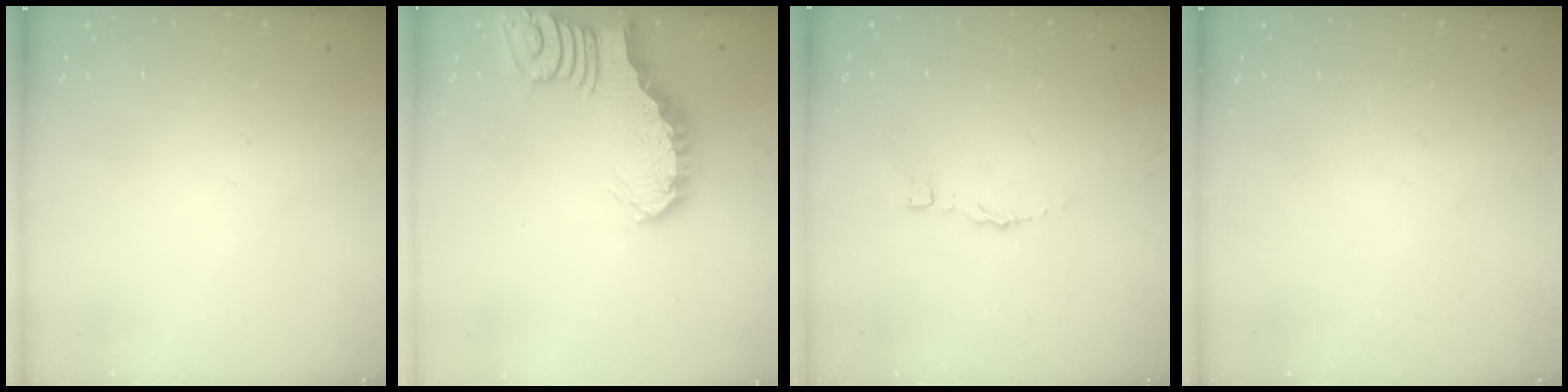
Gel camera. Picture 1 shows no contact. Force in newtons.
{"total": 3.0, "press": 3.0, "slide": 0.3}
{"total": 2.9, "press": 2.9, "slide": 0.1}
{"total": 0.0}